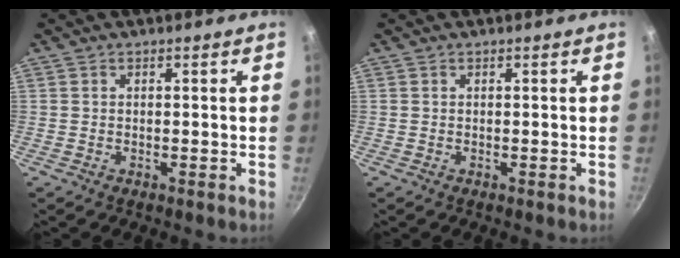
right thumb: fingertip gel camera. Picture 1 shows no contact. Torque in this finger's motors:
{"motor_torque": [-0.08, 0.25, 0.30, -0.20, -0.01]}